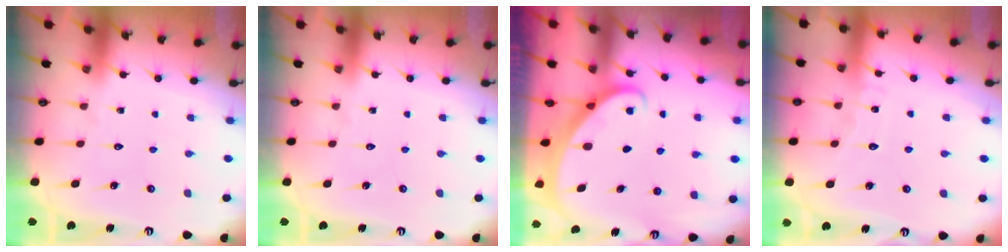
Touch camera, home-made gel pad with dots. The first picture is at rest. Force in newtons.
{"total": 0.0}
{"total": 1.5, "press": 1.5, "slide": 0.0}
{"total": 5.4, "press": 5.4, "slide": 0.5}